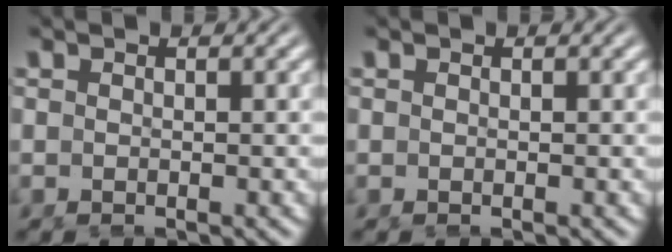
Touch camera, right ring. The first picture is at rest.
{"total": 1.5, "force": [-0.4, -1.4, -0.4], "torque": [0.018, -0.013, 0.005]}